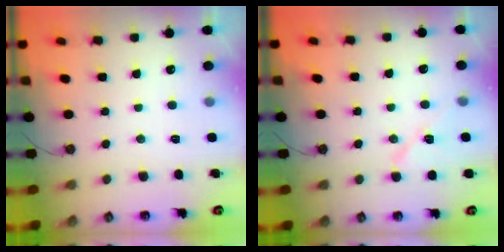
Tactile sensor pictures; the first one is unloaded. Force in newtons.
{"total": 8.8, "press": 8.7, "slide": 1.7}